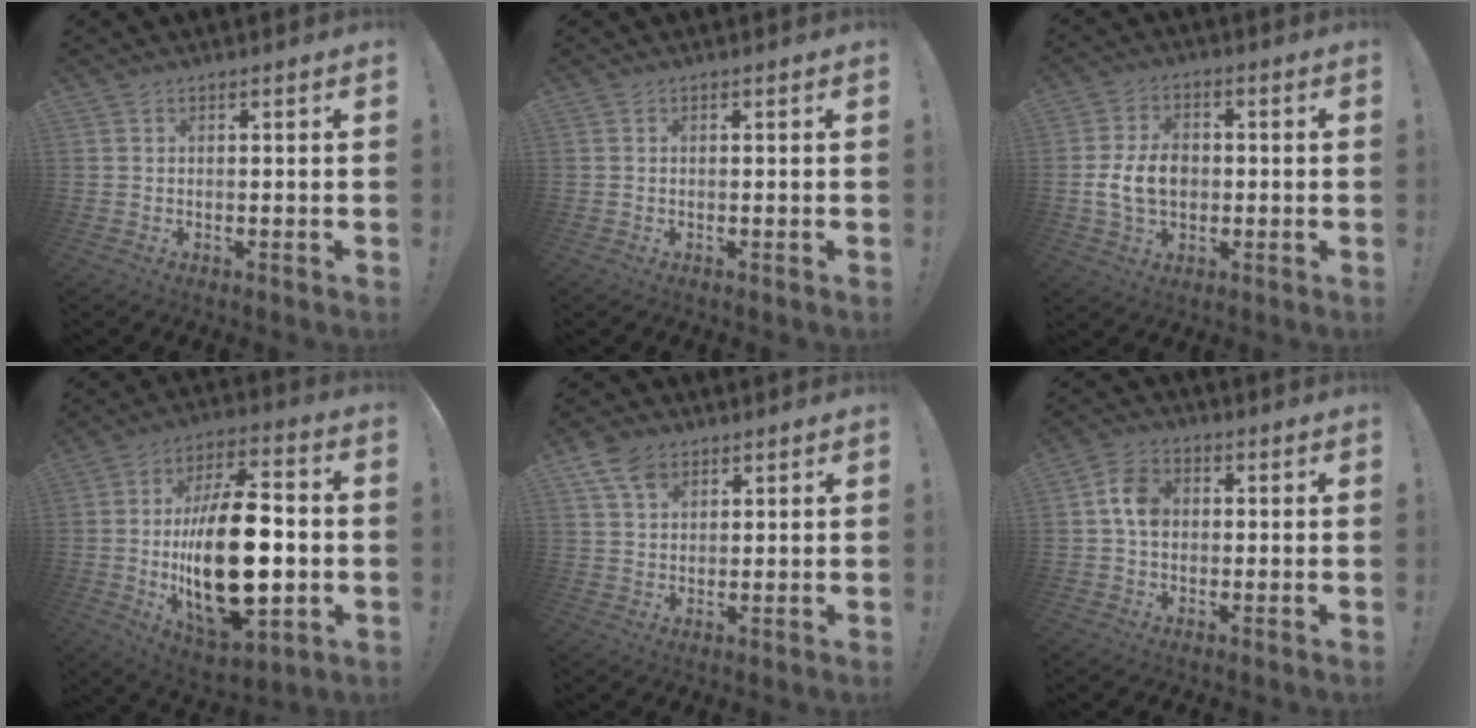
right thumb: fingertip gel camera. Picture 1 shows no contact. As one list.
[{"total": 0.0}, {"total": 10.3, "force": [-0.8, 7.6, 7.0], "torque": [-0.121, 0.004, -0.013]}, {"total": 27.0, "force": [-2.2, 13.1, 23.6], "torque": [-0.431, -0.002, -0.031]}, {"total": 7.4, "force": [4.3, 4.9, 3.4], "torque": [-0.062, -0.010, 0.084]}, {"total": 8.1, "force": [0.5, 6.2, 5.1], "torque": [-0.086, 0.017, 0.013]}]